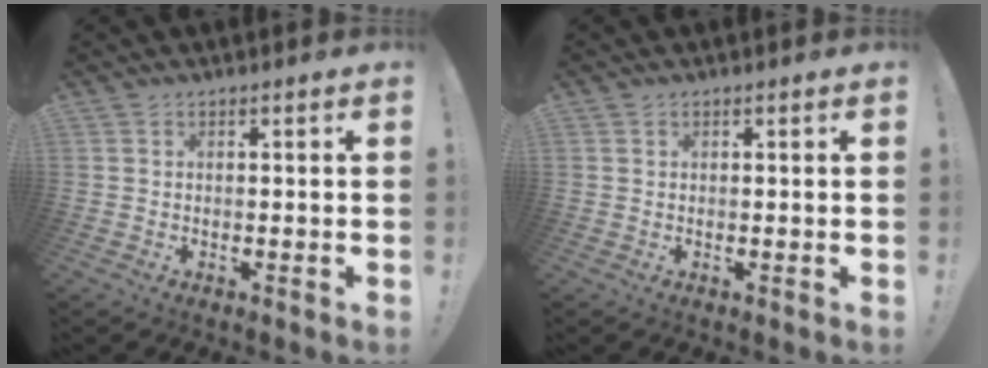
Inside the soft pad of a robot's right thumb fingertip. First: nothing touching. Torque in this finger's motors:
{"motor_torque": [-0.08, -0.21, -0.03, 0.03, 0.03]}